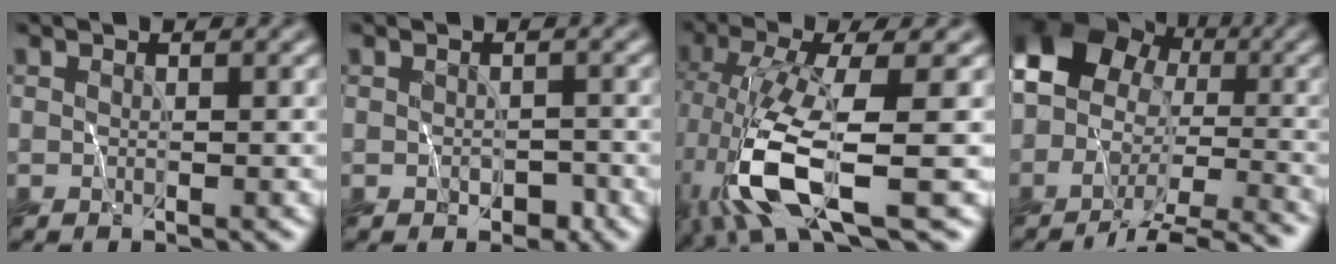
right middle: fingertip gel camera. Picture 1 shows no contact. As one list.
[{"total": 1.3, "force": [-0.5, 1.0, 0.7], "torque": [-0.010, -0.005, -0.006]}, {"total": 10.5, "force": [-3.7, 2.9, 9.4], "torque": [-0.212, -0.013, -0.069]}, {"total": 12.0, "force": [-4.5, 9.0, 6.5], "torque": [-0.099, -0.007, -0.065]}]